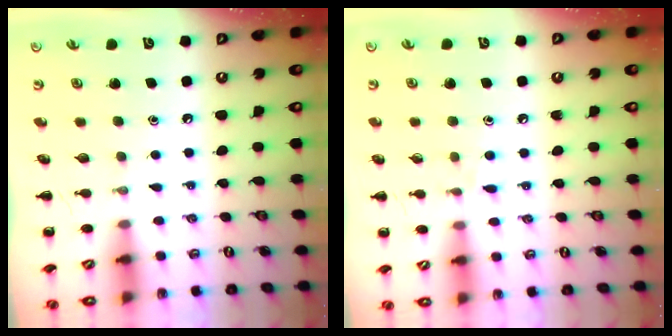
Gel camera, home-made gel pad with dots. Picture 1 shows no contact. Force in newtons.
{"total": 6.4, "press": 6.0, "slide": 2.2}